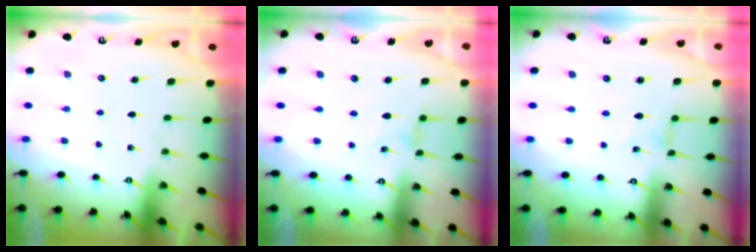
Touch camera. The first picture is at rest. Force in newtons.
{"total": 1.5, "press": 1.4, "slide": 0.4}
{"total": 0.0}